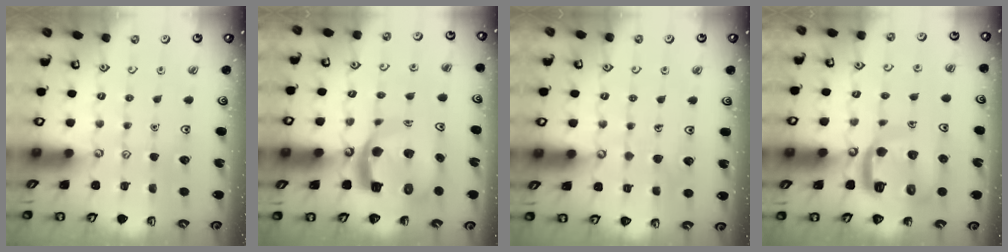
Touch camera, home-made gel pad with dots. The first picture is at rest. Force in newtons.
{"total": 11.9, "press": 11.8, "slide": 1.4}
{"total": 4.7, "press": 4.7, "slide": 0.3}
{"total": 11.9, "press": 11.8, "slide": 1.3}